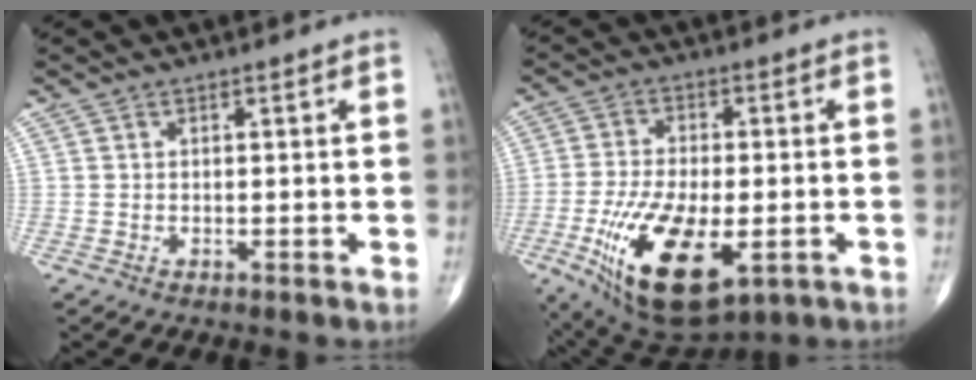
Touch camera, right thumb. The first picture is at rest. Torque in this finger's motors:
{"motor_torque": [2.52, 2.39, 1.90, -0.27, 0.23]}